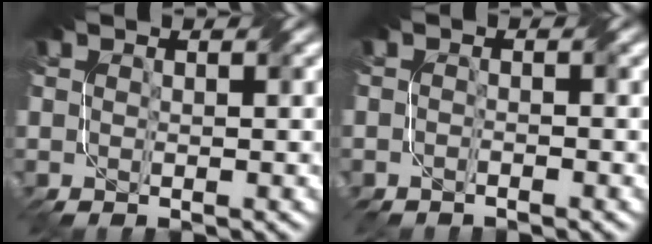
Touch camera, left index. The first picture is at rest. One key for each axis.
{"total": 0.9, "fx": -0.8, "fy": -0.1, "fz": -0.3, "tx": 0.012, "ty": 0.000, "tz": -0.015}